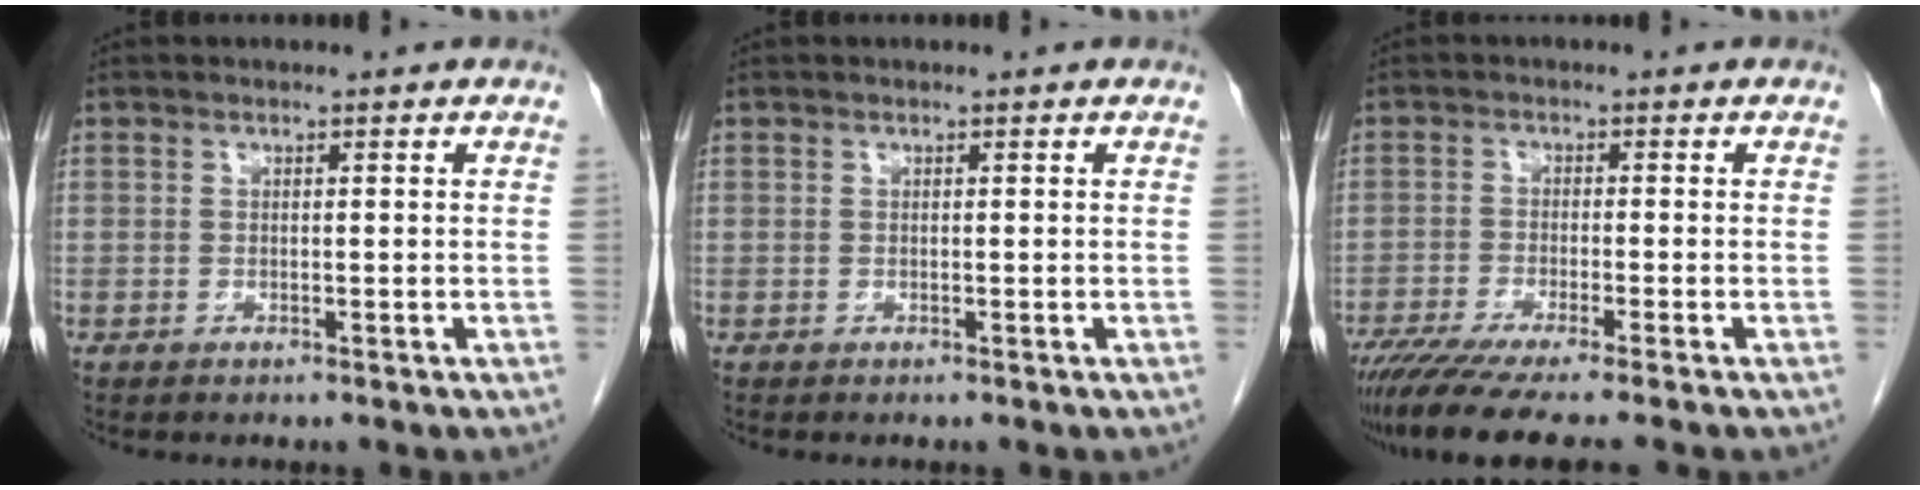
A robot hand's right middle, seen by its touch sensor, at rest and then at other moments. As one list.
[{"total": 0.0}, {"total": 10.7, "force": [-8.7, -0.4, 6.2], "torque": [-0.091, -0.032, -0.141]}]